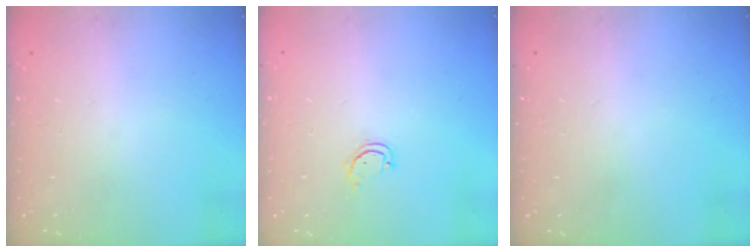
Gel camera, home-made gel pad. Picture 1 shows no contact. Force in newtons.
{"total": 2.7, "press": 2.6, "slide": 0.3}
{"total": 0.0}